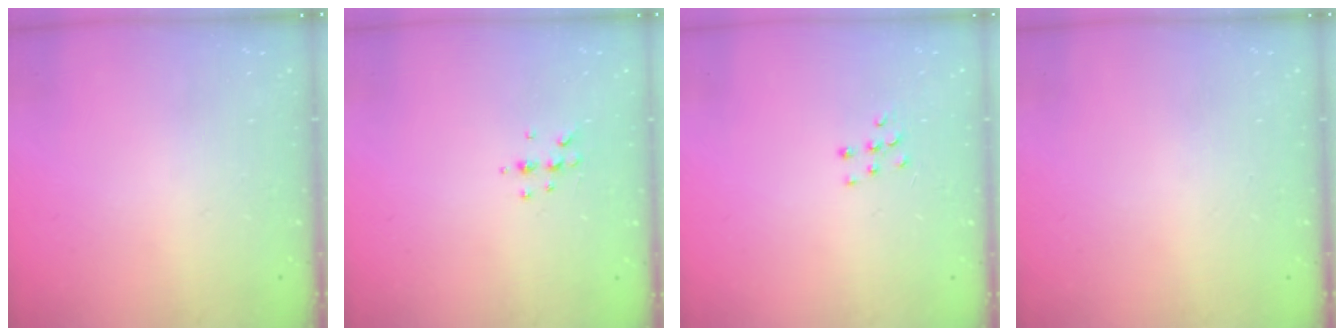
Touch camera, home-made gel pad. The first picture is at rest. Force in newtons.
{"total": 5.1, "press": 4.9, "slide": 1.4}
{"total": 5.3, "press": 5.3, "slide": 0.5}
{"total": 0.0}